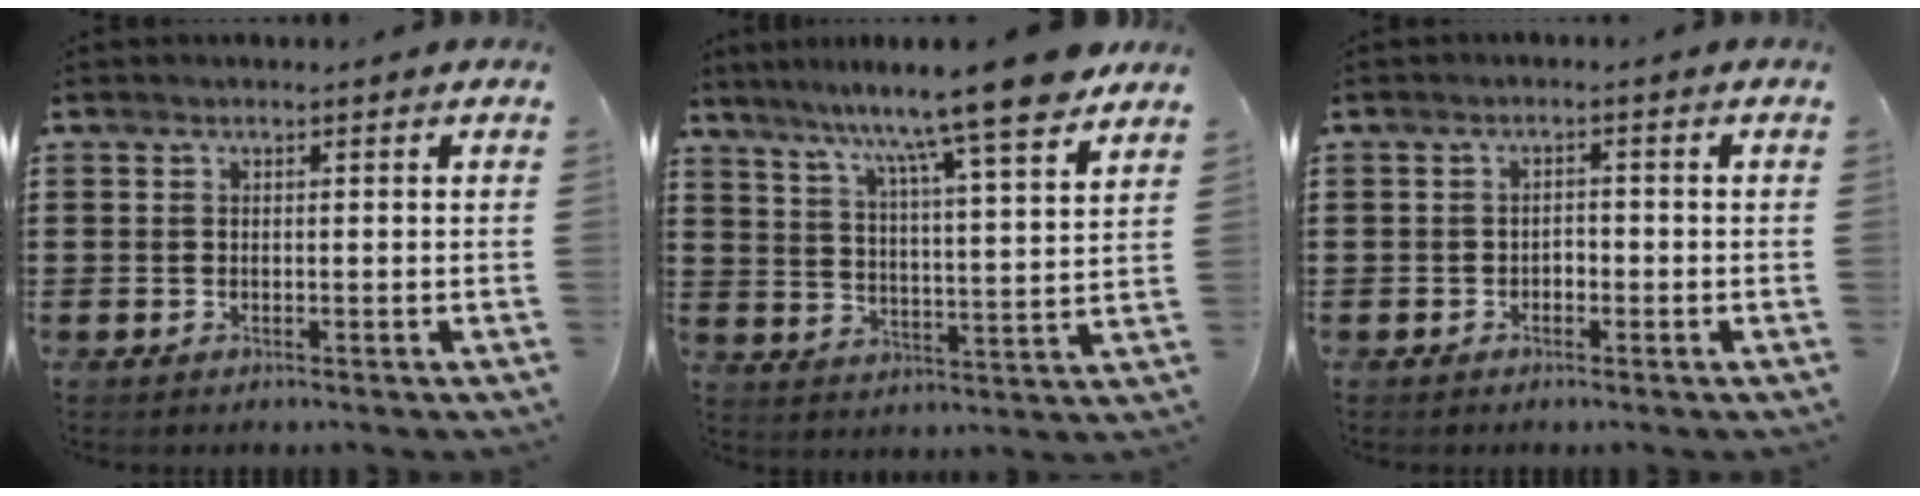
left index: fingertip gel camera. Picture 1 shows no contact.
{"total": 11.4, "force": [9.6, -1.1, 6.2], "torque": [-0.127, -0.061, 0.151]}
{"total": 1.2, "force": [-0.8, 0.7, 0.7], "torque": [-0.018, 0.001, -0.018]}